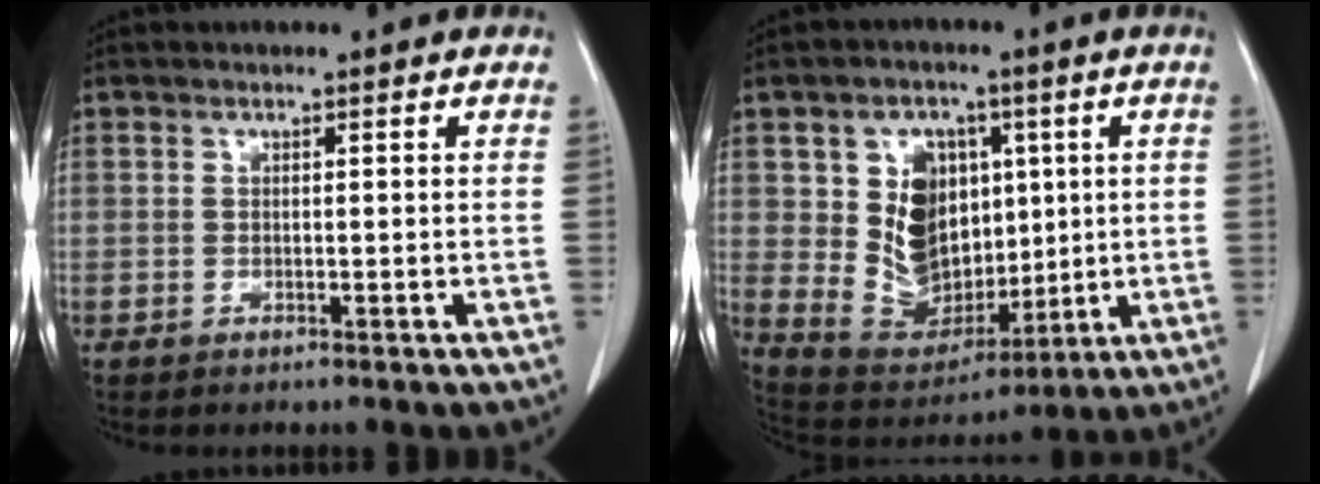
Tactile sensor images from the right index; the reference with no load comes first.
{"total": 12.8, "force": [2.4, 9.9, 7.8], "torque": [-0.153, 0.027, 0.067]}